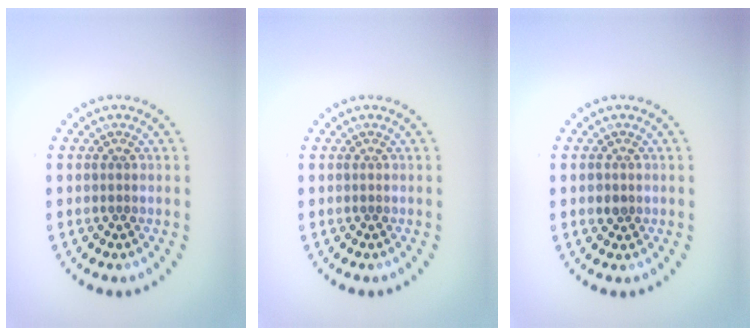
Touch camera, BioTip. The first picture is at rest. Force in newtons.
{"total": 0.0}
{"total": 1.1, "press": 1.1, "slide": 0.3}